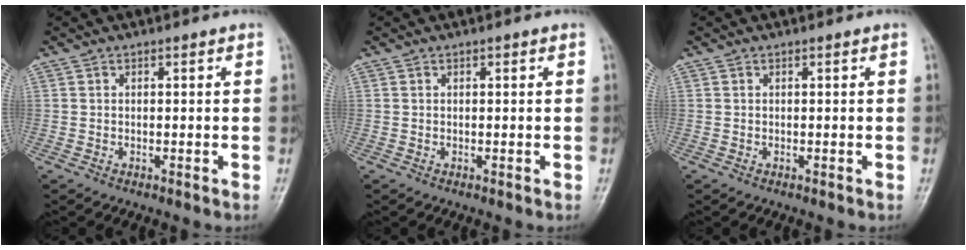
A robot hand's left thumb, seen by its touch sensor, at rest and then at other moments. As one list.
[{"total": 0.0}, {"total": 0.0}]